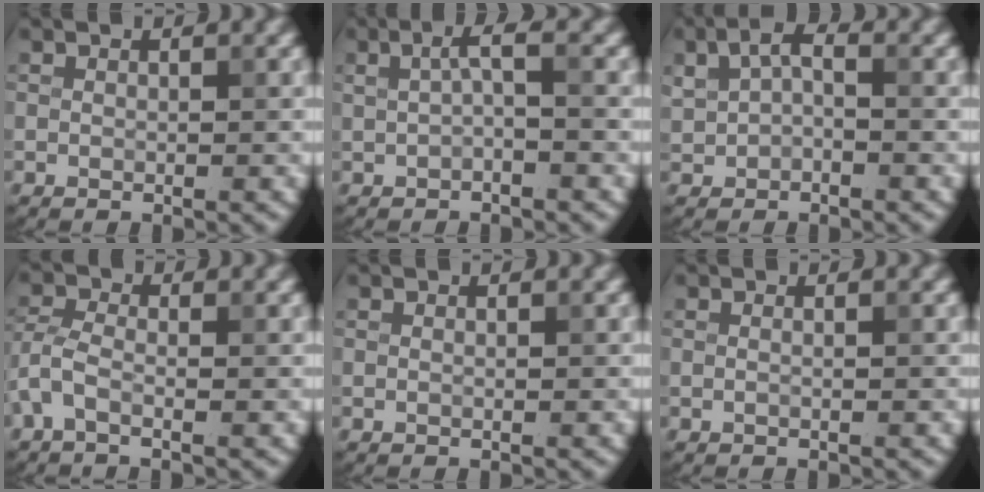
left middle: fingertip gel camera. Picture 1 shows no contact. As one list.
[{"total": 2.0, "force": [0.1, 0.4, 1.9], "torque": [-0.038, 0.005, 0.001]}, {"total": 2.7, "force": [0.3, 1.8, 1.9], "torque": [-0.041, 0.008, 0.001]}, {"total": 2.6, "force": [-1.3, 1.1, 1.9], "torque": [-0.050, 0.001, -0.041]}, {"total": 0.0}, {"total": 0.8, "force": [0.0, 0.3, 0.7], "torque": [-0.012, -0.010, -0.012]}]